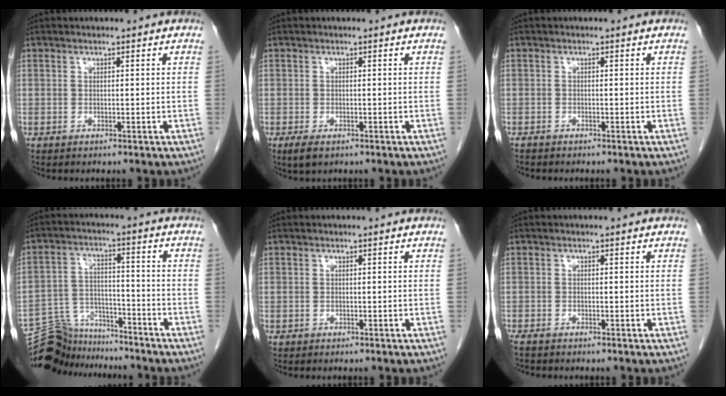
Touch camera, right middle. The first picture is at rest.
{"total": 2.2, "force": [-1.2, 1.0, 1.5], "torque": [-0.032, -0.003, -0.015]}
{"total": 1.0, "force": [-0.9, 0.3, 0.3], "torque": [-0.010, -0.001, -0.016]}
{"total": 10.0, "force": [-9.7, 2.8, 0.0], "torque": [-0.007, 0.032, -0.172]}
{"total": 0.0}
{"total": 1.7, "force": [-1.5, 0.3, 0.7], "torque": [-0.018, -0.005, -0.023]}